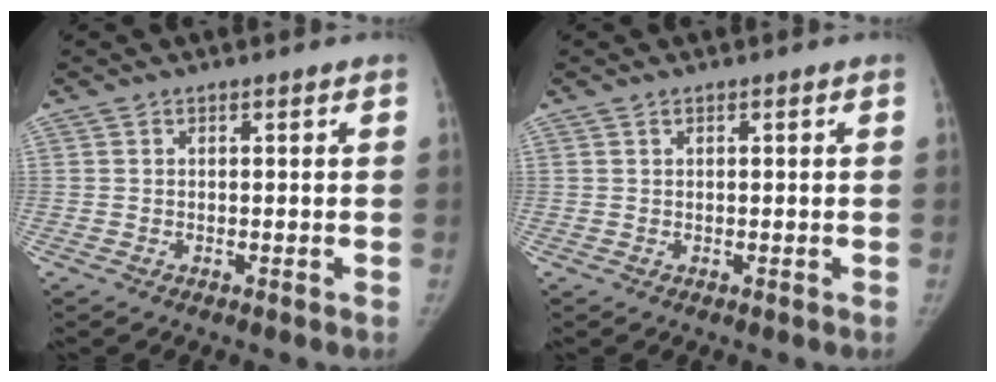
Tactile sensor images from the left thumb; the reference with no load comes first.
{"total": 0.5, "force": [0.3, 0.4, 0.2], "torque": [-0.001, -0.001, 0.004]}